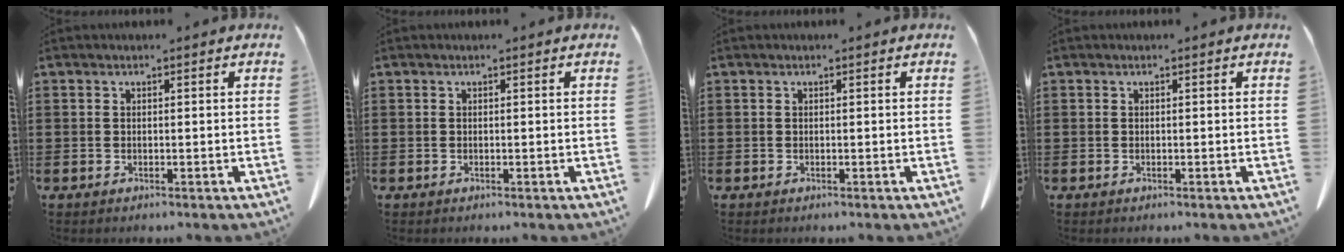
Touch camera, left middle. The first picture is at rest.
{"total": 0.0}
{"total": 0.0}
{"total": 0.0}